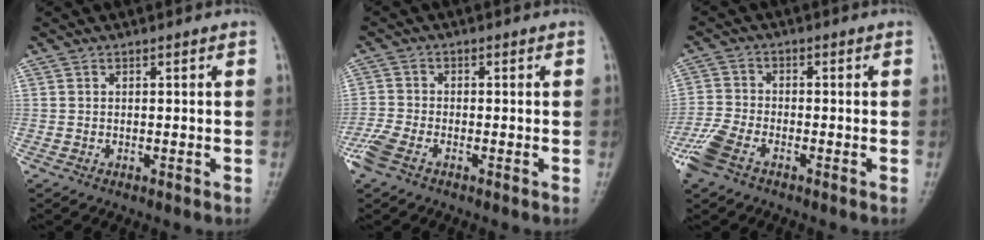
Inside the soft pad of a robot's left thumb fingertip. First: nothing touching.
{"total": 5.5, "force": [-3.4, 2.7, 3.4], "torque": [-0.092, 0.003, -0.070]}
{"total": 6.9, "force": [-4.3, 3.5, 4.2], "torque": [-0.107, 0.006, -0.089]}